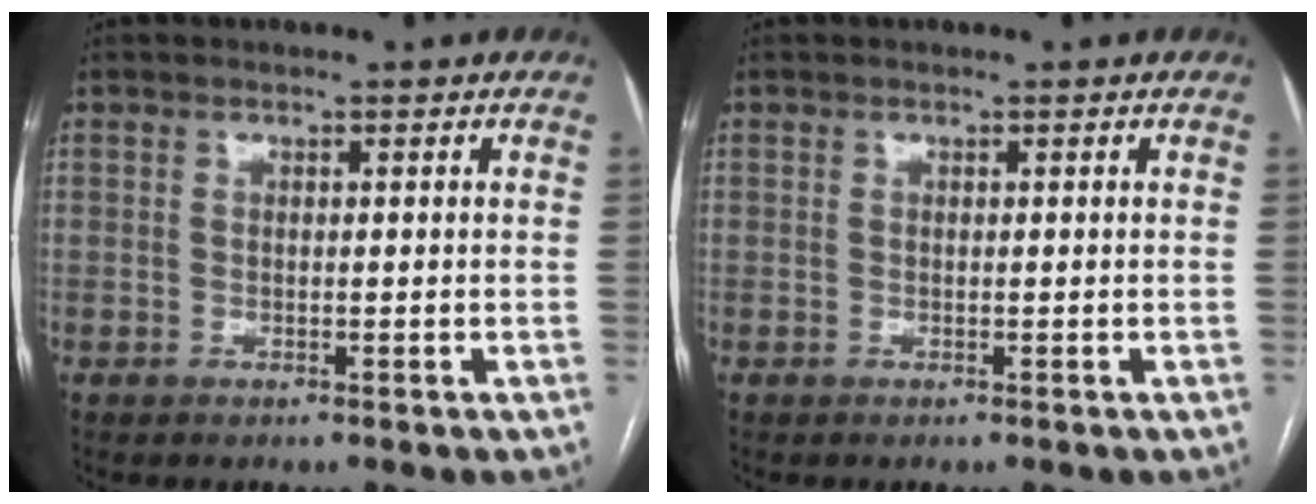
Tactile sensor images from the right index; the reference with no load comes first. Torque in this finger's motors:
{"motor_torque": [0.00, 0.00, 0.00, 0.00]}